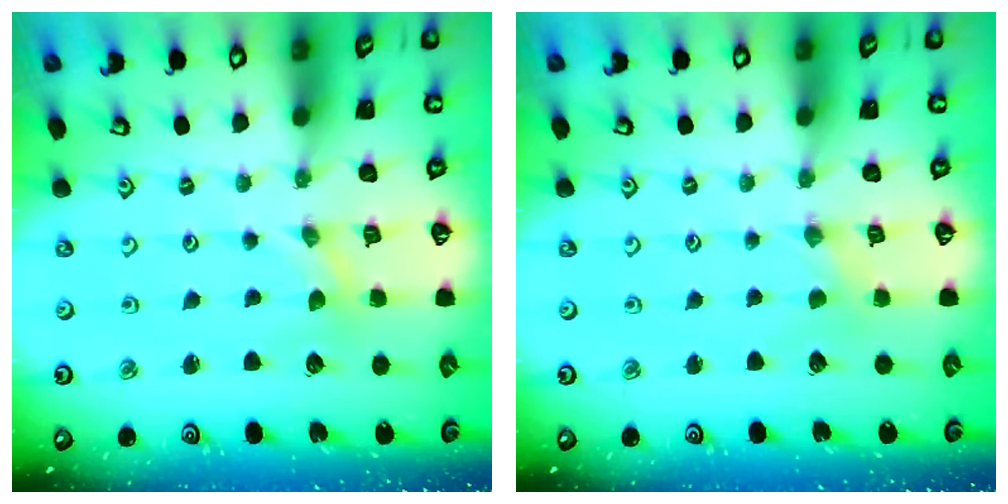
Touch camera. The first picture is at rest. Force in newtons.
{"total": 0.0}